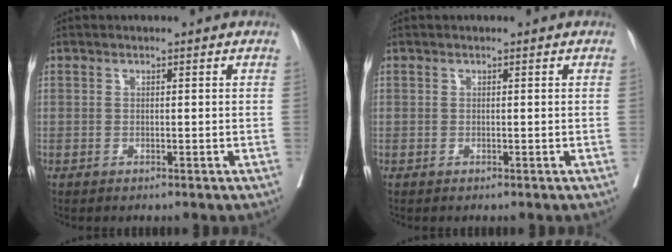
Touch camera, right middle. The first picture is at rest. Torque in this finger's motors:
{"motor_torque": [-0.01, -0.01, 0.00, 0.00]}